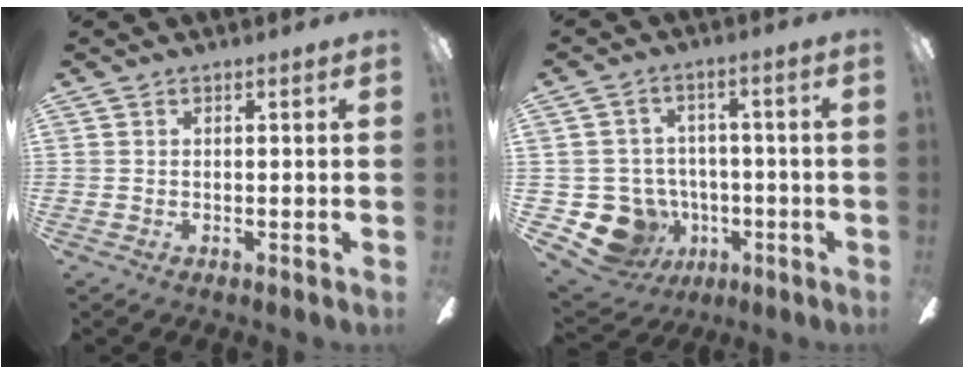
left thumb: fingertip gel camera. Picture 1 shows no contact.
{"total": 11.8, "force": [-4.4, 10.1, 4.1], "torque": [-0.100, 0.025, -0.069]}